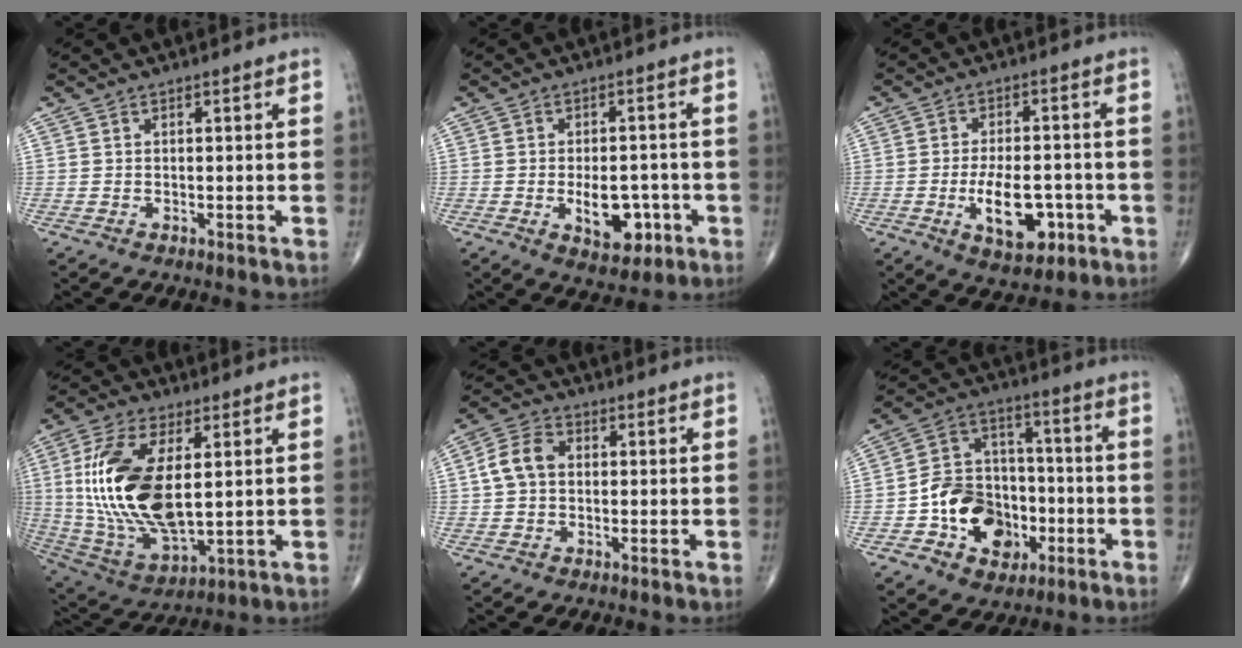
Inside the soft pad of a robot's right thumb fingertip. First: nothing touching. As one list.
[{"total": 8.3, "force": [-2.5, 4.8, 6.3], "torque": [-0.070, 0.010, -0.025]}, {"total": 10.6, "force": [-3.4, 5.4, 8.5], "torque": [-0.123, 0.010, -0.045]}, {"total": 20.9, "force": [2.9, 10.0, 18.1], "torque": [-0.367, -0.020, 0.065]}, {"total": 6.4, "force": [0.4, 4.8, 4.3], "torque": [-0.080, 0.021, -0.001]}, {"total": 15.7, "force": [-4.9, 12.0, 9.0], "torque": [-0.104, 0.044, -0.079]}]